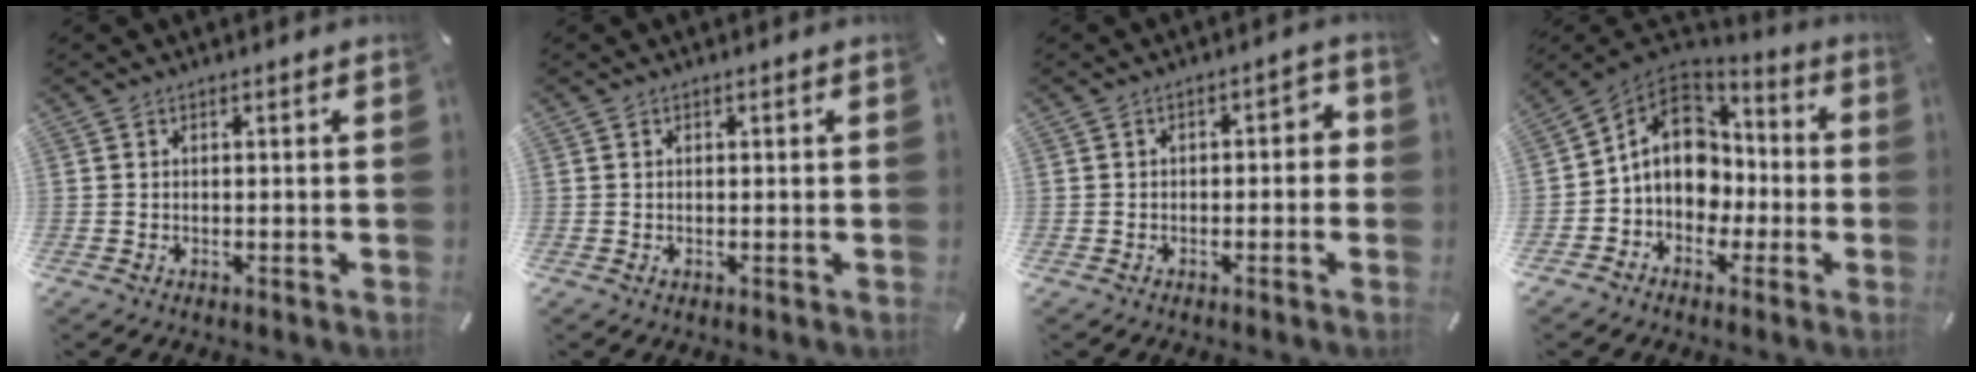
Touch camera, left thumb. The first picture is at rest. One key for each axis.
{"total": 0.5, "fx": -0.1, "fy": 0.3, "fz": 0.4, "tx": -0.008, "ty": 0.000, "tz": -0.002}
{"total": 2.9, "fx": -1.5, "fy": 1.6, "fz": 2.0, "tx": -0.036, "ty": 0.017, "tz": -0.031}
{"total": 13.2, "fx": -0.1, "fy": 11.3, "fz": 6.8, "tx": -0.122, "ty": 0.015, "tz": 0.002}